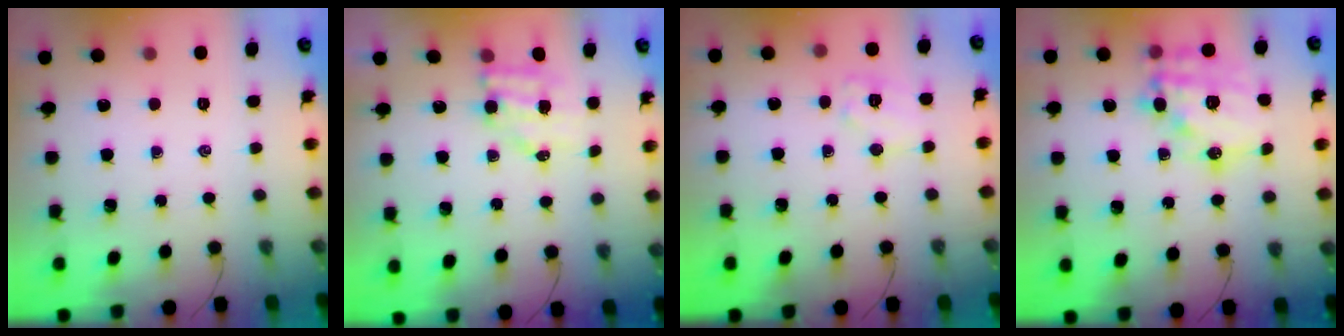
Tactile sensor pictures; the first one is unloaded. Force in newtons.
{"total": 6.0, "press": 5.9, "slide": 0.8}
{"total": 8.6, "press": 8.6, "slide": 0.4}
{"total": 17.5, "press": 17.2, "slide": 3.0}